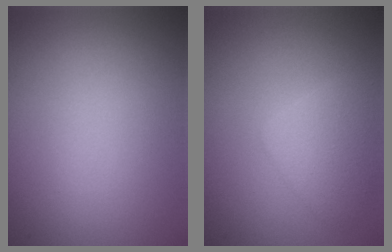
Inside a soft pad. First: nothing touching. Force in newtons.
{"total": 2.8, "press": 2.8, "slide": 0.0}